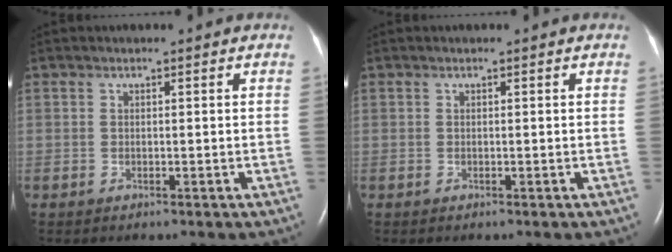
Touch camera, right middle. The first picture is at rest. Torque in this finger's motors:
{"motor_torque": [-0.02, 0.02, 0.00, -0.01]}